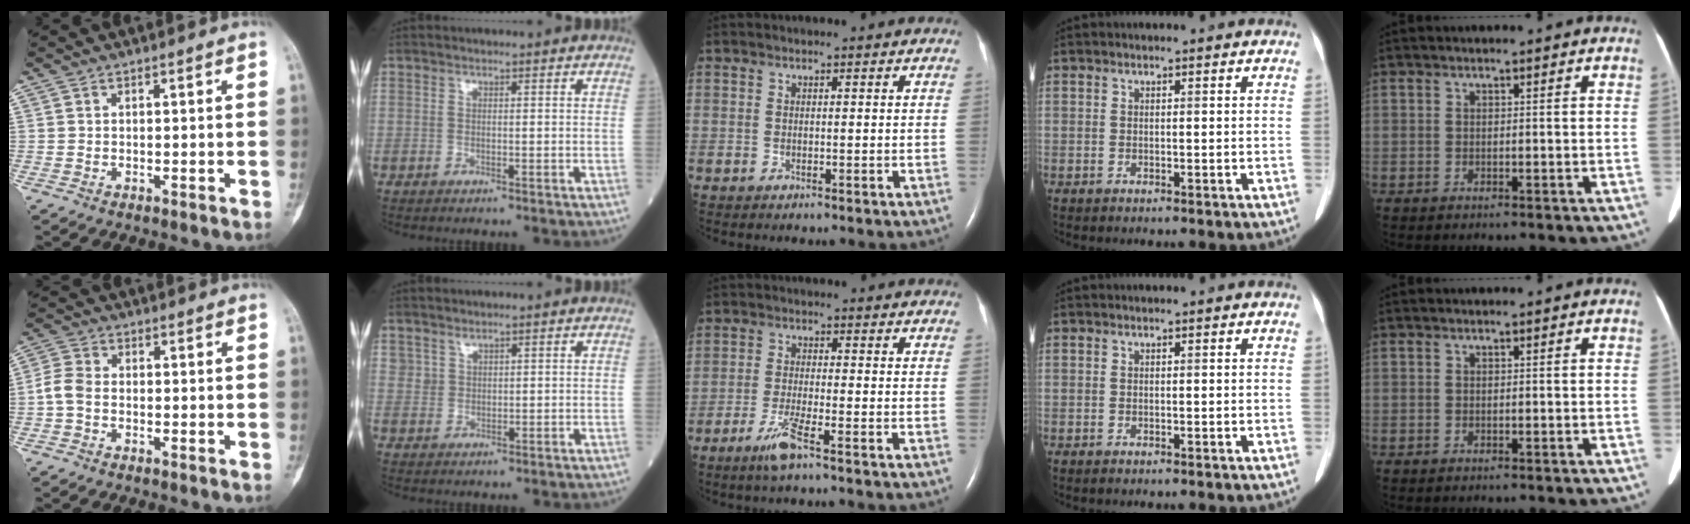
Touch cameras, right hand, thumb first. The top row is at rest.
{"thumb": {"total": 4.0, "force": [-1.1, 2.6, 2.8], "torque": [-0.060, 0.012, -0.035]}, "index": {"total": 1.3, "force": [1.1, 0.7, 0.2], "torque": [0.002, -0.001, 0.021]}, "middle": {"total": 4.4, "force": [-2.9, -0.2, 3.4], "torque": [-0.076, -0.010, -0.060]}}